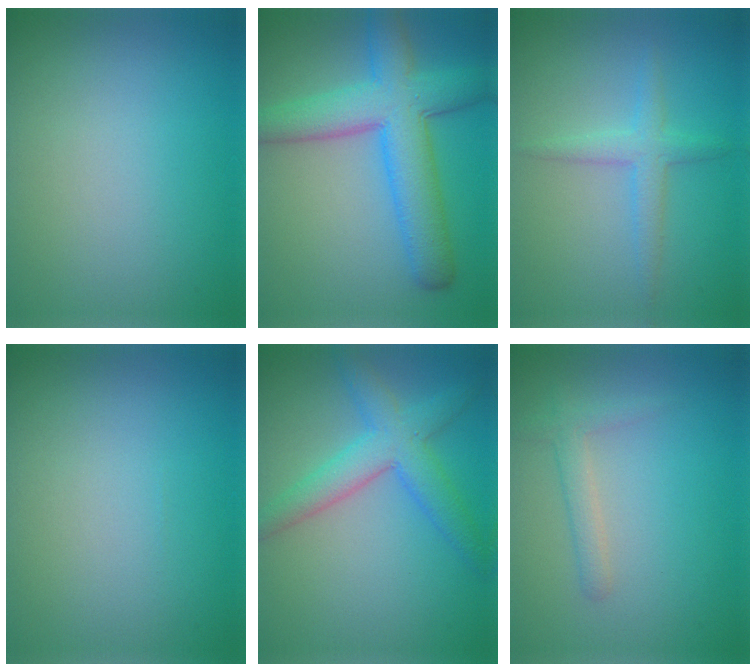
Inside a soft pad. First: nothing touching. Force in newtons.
{"total": 7.9, "press": 7.9, "slide": 0.2}
{"total": 2.3, "press": 2.3, "slide": 0.1}
{"total": 0.0}
{"total": 4.7, "press": 4.7, "slide": 0.2}
{"total": 1.7, "press": 1.7, "slide": 0.1}